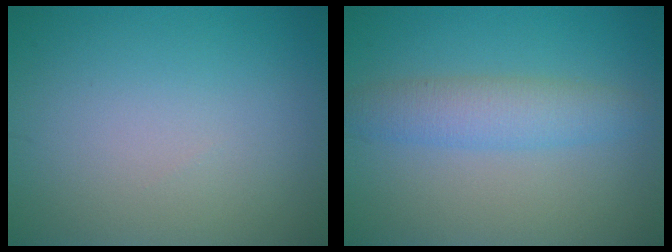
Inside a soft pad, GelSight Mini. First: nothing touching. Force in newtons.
{"total": 3.4, "press": 3.4, "slide": 0.1}